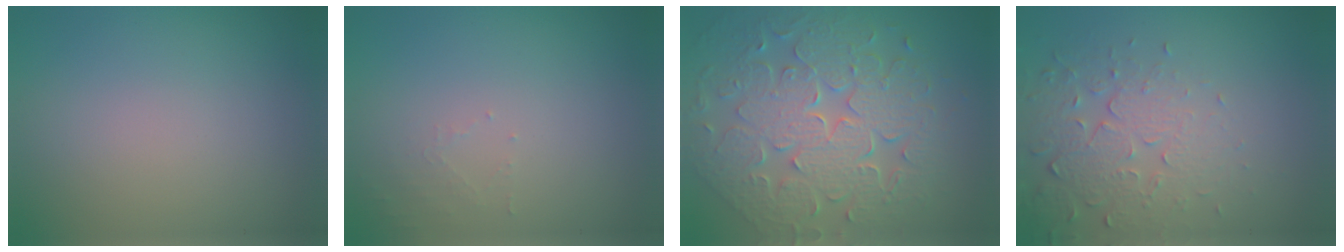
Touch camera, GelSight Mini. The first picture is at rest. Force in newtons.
{"total": 1.0, "press": 1.0, "slide": 0.2}
{"total": 9.8, "press": 7.0, "slide": 6.8}
{"total": 5.1, "press": 3.7, "slide": 3.4}